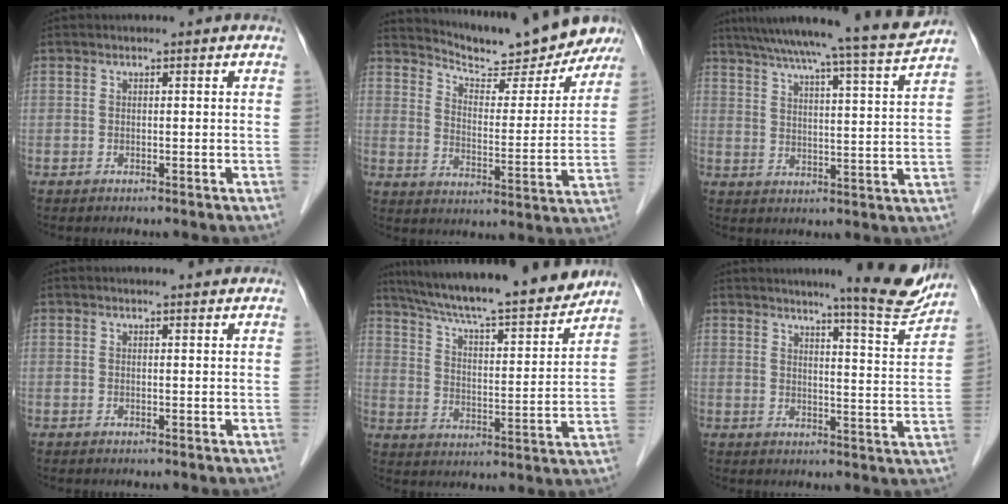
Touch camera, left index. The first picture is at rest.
{"total": 16.7, "force": [15.6, 2.0, 5.6], "torque": [-0.089, -0.025, 0.214]}
{"total": 18.5, "force": [16.6, -1.6, 8.0], "torque": [-0.133, -0.031, 0.228]}
{"total": 2.1, "force": [1.9, 0.2, 0.7], "torque": [-0.012, 0.005, 0.023]}
{"total": 20.9, "force": [18.4, 1.5, 9.7], "torque": [-0.163, -0.006, 0.274]}
{"total": 10.5, "force": [9.4, -0.1, 4.6], "torque": [-0.057, -0.026, 0.108]}